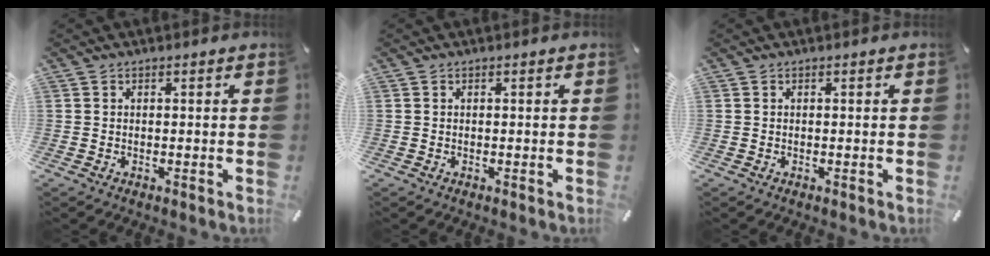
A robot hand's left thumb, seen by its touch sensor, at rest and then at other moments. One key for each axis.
{"total": 0.0}
{"total": 0.0}